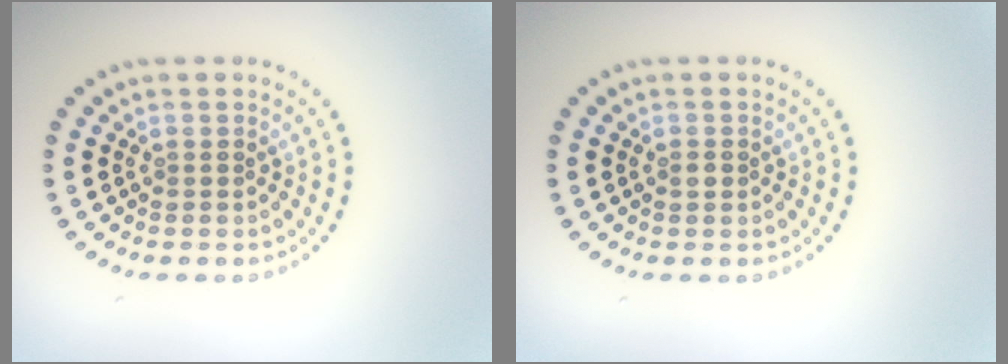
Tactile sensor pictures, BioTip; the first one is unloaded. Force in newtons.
{"total": 0.8, "press": 0.7, "slide": 0.3}